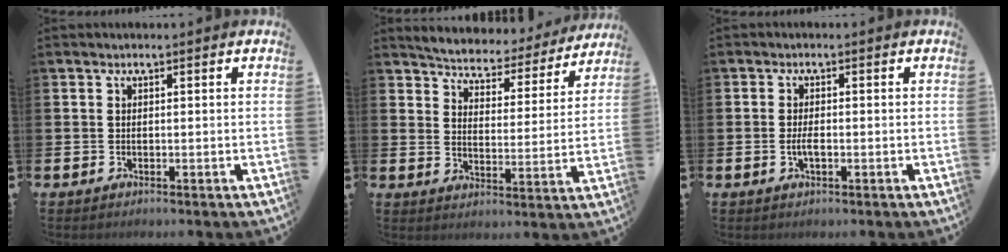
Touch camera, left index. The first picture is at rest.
{"total": 5.0, "force": [4.9, 0.9, 0.4], "torque": [-0.038, -0.042, 0.080]}
{"total": 2.0, "force": [-0.4, 0.7, 1.8], "torque": [-0.028, -0.002, -0.009]}